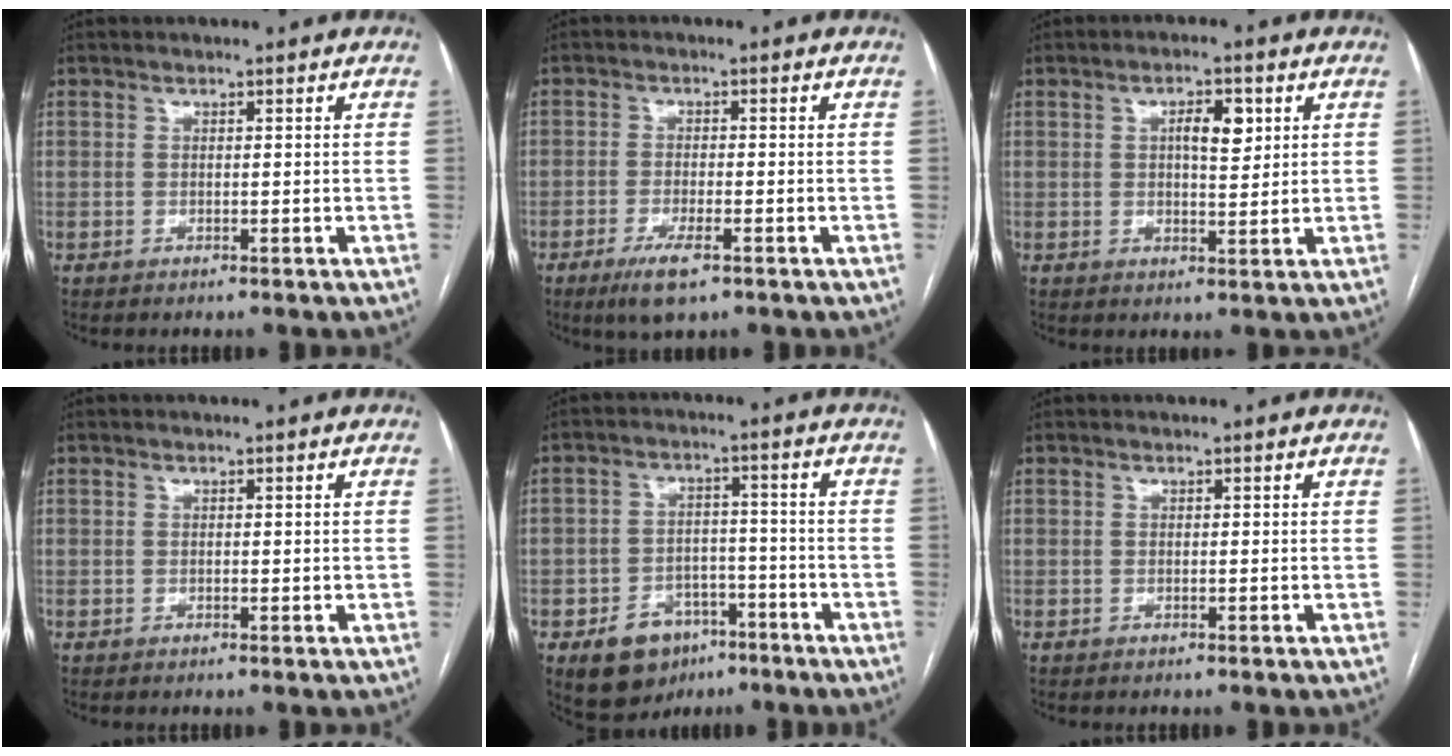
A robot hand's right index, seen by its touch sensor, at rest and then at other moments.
{"total": 5.0, "force": [-3.0, 1.0, 3.9], "torque": [-0.078, -0.010, -0.049]}
{"total": 4.6, "force": [1.5, 1.6, 4.0], "torque": [-0.064, 0.006, 0.023]}
{"total": 0.0}
{"total": 8.6, "force": [-4.8, 6.2, 3.6], "torque": [-0.063, 0.013, -0.068]}
{"total": 0.0}